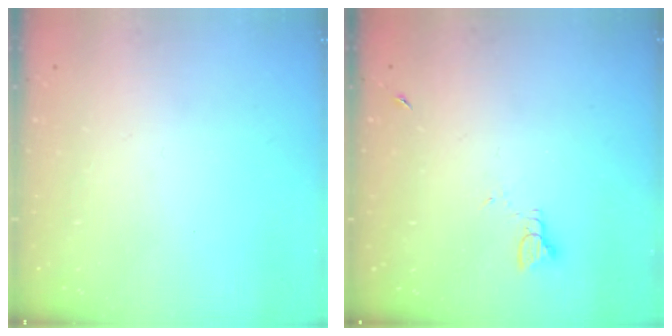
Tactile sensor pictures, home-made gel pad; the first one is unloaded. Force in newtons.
{"total": 1.7, "press": 1.7, "slide": 0.2}